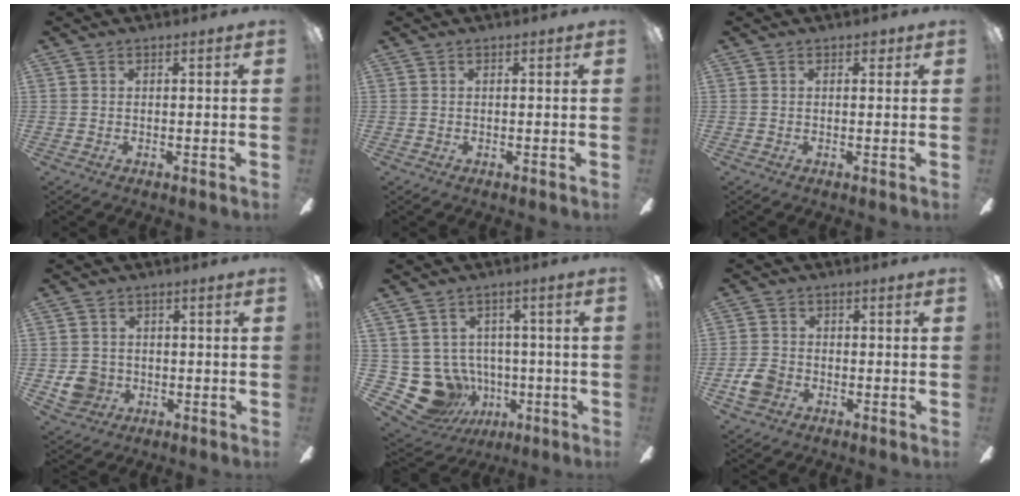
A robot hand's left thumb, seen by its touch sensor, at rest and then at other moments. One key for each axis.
{"total": 0.0}
{"total": 1.2, "fx": 0.6, "fy": 0.8, "fz": 0.6, "tx": -0.003, "ty": 0.001, "tz": 0.008}
{"total": 5.7, "fx": -1.0, "fy": 5.3, "fz": 1.8, "tx": -0.034, "ty": 0.007, "tz": -0.018}
{"total": 12.7, "fx": -3.1, "fy": 11.4, "fz": 4.9, "tx": -0.131, "ty": 0.007, "tz": -0.037}
{"total": 5.3, "fx": -2.1, "fy": 4.1, "fz": 2.6, "tx": -0.052, "ty": 0.008, "tz": -0.042}